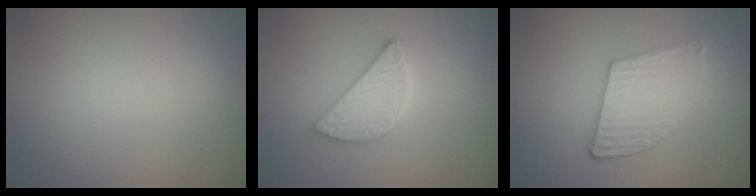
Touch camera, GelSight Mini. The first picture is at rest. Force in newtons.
{"total": 4.2, "press": 3.4, "slide": 2.5}
{"total": 3.7, "press": 3.2, "slide": 2.0}